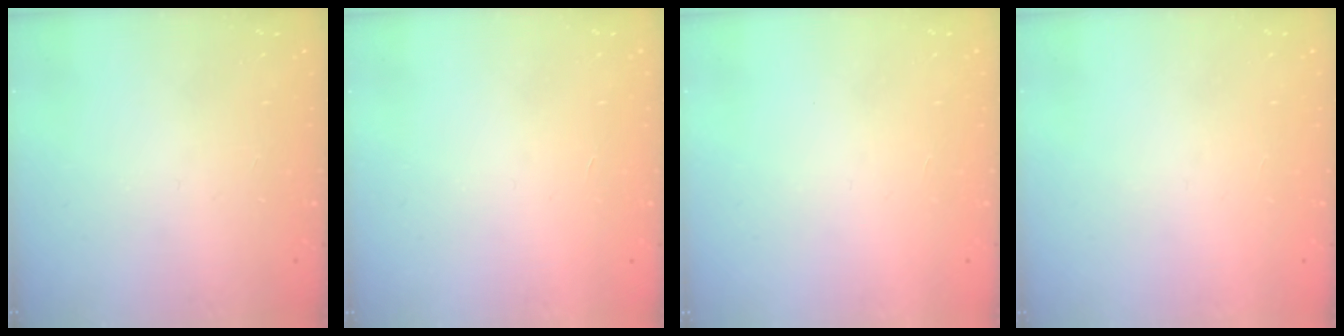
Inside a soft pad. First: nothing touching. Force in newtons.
{"total": 1.6, "press": 1.6, "slide": 0.1}
{"total": 1.5, "press": 1.5, "slide": 0.1}
{"total": 1.5, "press": 1.5, "slide": 0.1}